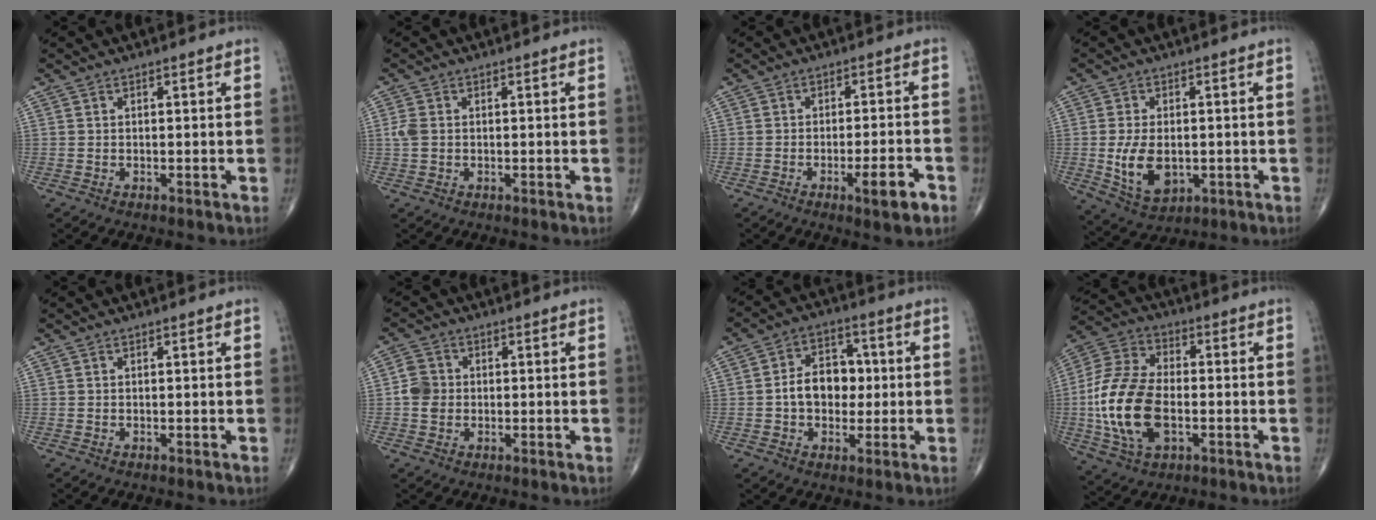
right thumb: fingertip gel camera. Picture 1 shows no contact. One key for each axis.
{"total": 2.3, "fx": 0.0, "fy": 1.6, "fz": 1.6, "tx": -0.044, "ty": 0.003, "tz": -0.002}
{"total": 6.0, "fx": -2.9, "fy": 1.2, "fz": 5.1, "tx": -0.075, "ty": 0.012, "tz": -0.040}
{"total": 9.3, "fx": -1.1, "fy": 5.7, "fz": 7.2, "tx": -0.119, "ty": -0.008, "tz": -0.006}
{"total": 0.0}
{"total": 4.3, "fx": -0.3, "fy": 3.8, "fz": 2.0, "tx": -0.026, "ty": 0.006, "tz": -0.011}
{"total": 9.4, "fx": -0.2, "fy": 6.9, "fz": 6.4, "tx": -0.070, "ty": 0.021, "tz": -0.011}
{"total": 17.6, "fx": -2.9, "fy": 10.1, "fz": 14.1, "tx": -0.287, "ty": 0.014, "tz": -0.052}